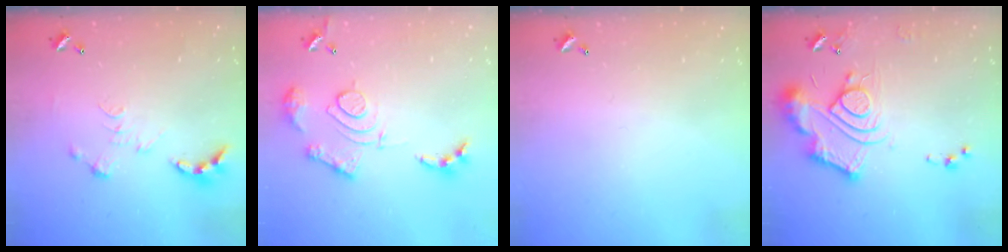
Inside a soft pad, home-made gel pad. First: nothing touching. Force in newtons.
{"total": 14.5, "press": 14.4, "slide": 1.3}
{"total": 0.0}
{"total": 14.1, "press": 14.1, "slide": 1.3}